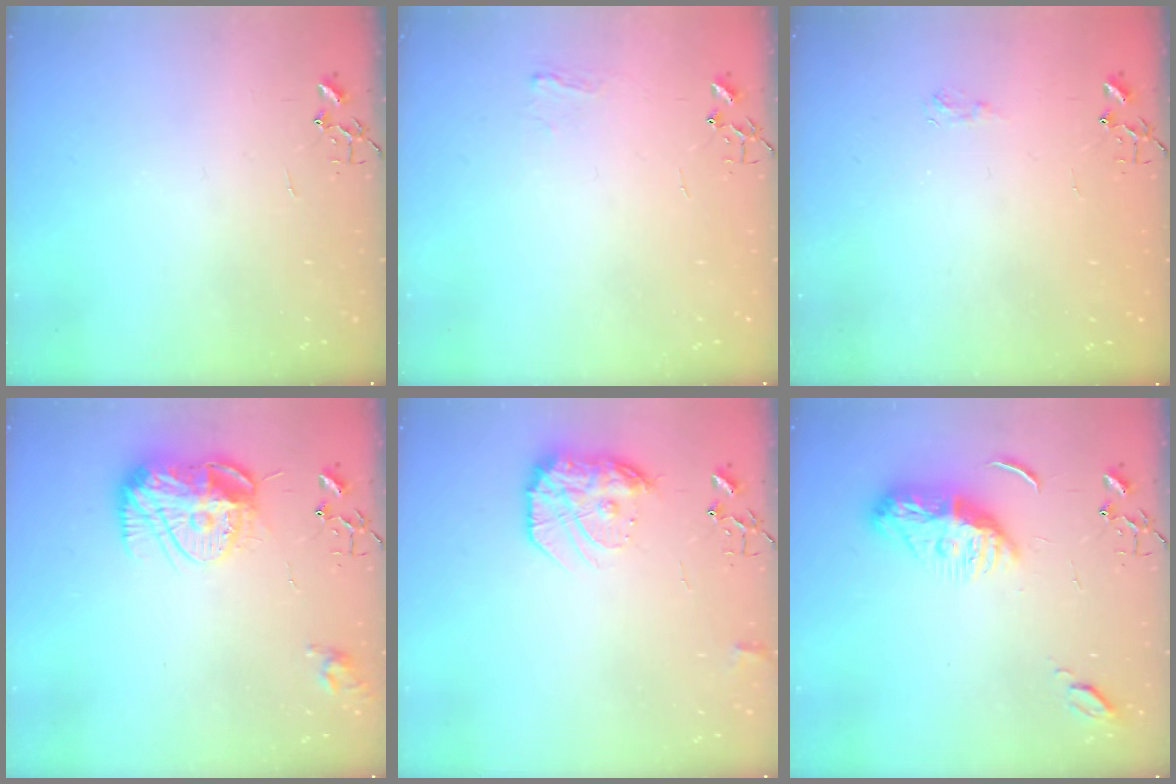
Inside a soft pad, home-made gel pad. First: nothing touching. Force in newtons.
{"total": 6.3, "press": 6.3, "slide": 0.7}
{"total": 5.1, "press": 5.1, "slide": 0.7}
{"total": 14.6, "press": 14.6, "slide": 1.5}
{"total": 14.4, "press": 14.3, "slide": 0.8}
{"total": 11.0, "press": 11.0, "slide": 0.4}